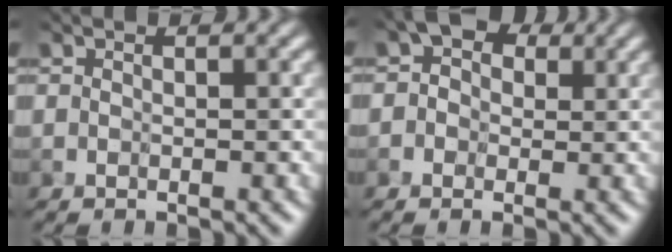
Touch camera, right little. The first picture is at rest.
{"total": 3.3, "force": [1.0, 2.5, 1.9], "torque": [-0.022, 0.010, -0.001]}